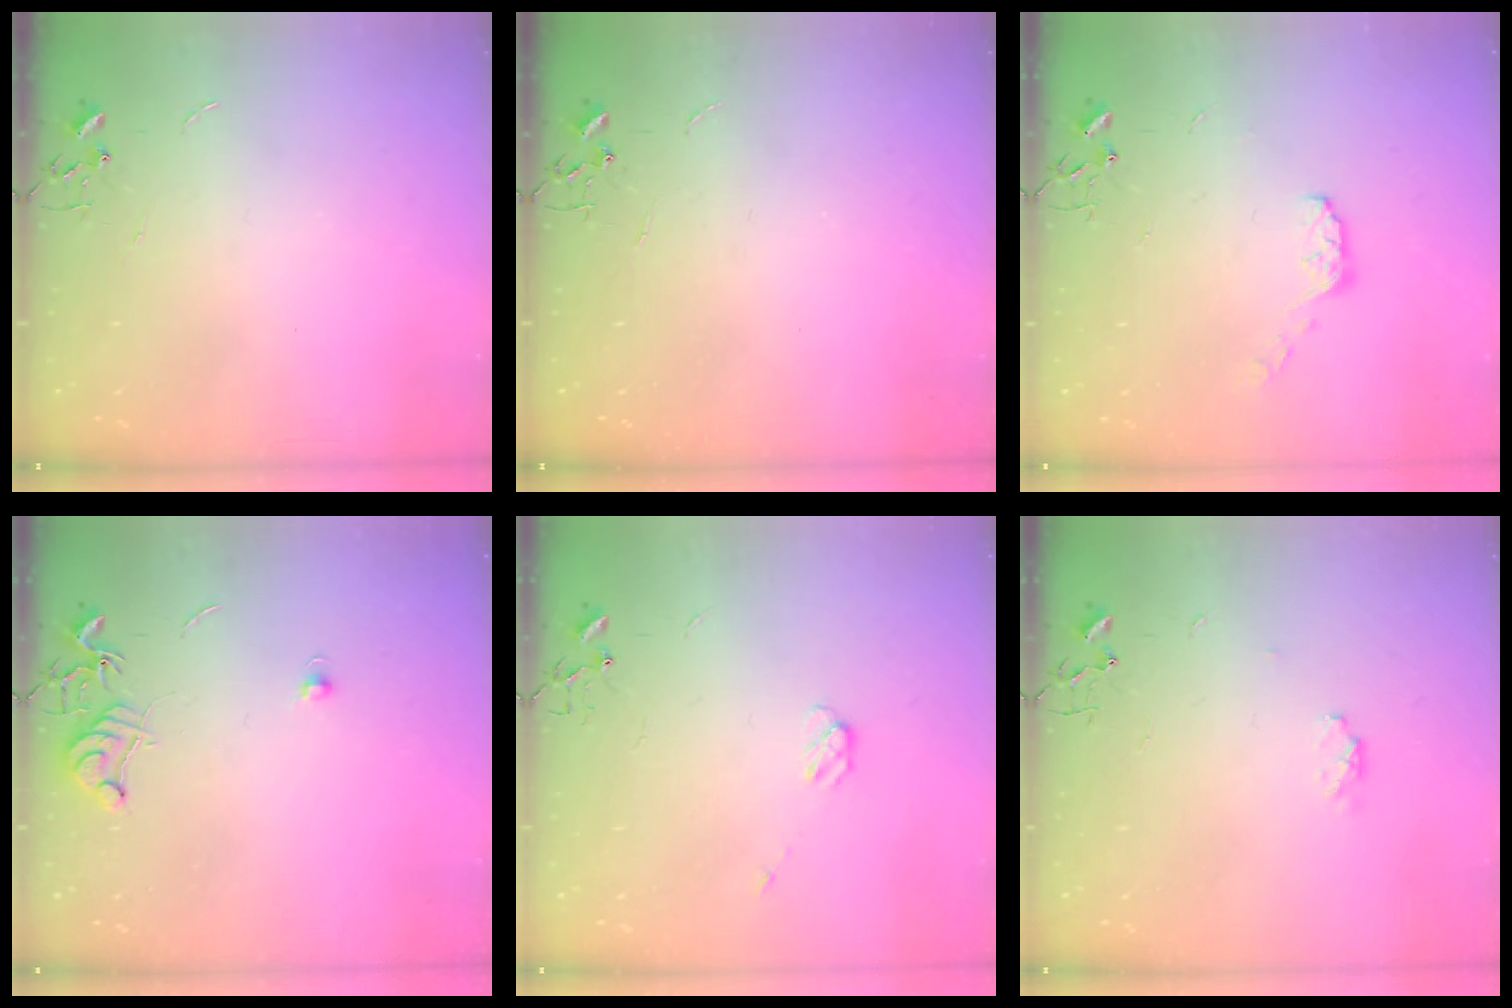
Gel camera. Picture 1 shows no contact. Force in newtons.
{"total": 0.0}
{"total": 5.2, "press": 5.2, "slide": 0.4}
{"total": 7.8, "press": 7.8, "slide": 0.7}
{"total": 3.5, "press": 3.5, "slide": 0.5}
{"total": 4.2, "press": 4.1, "slide": 1.0}